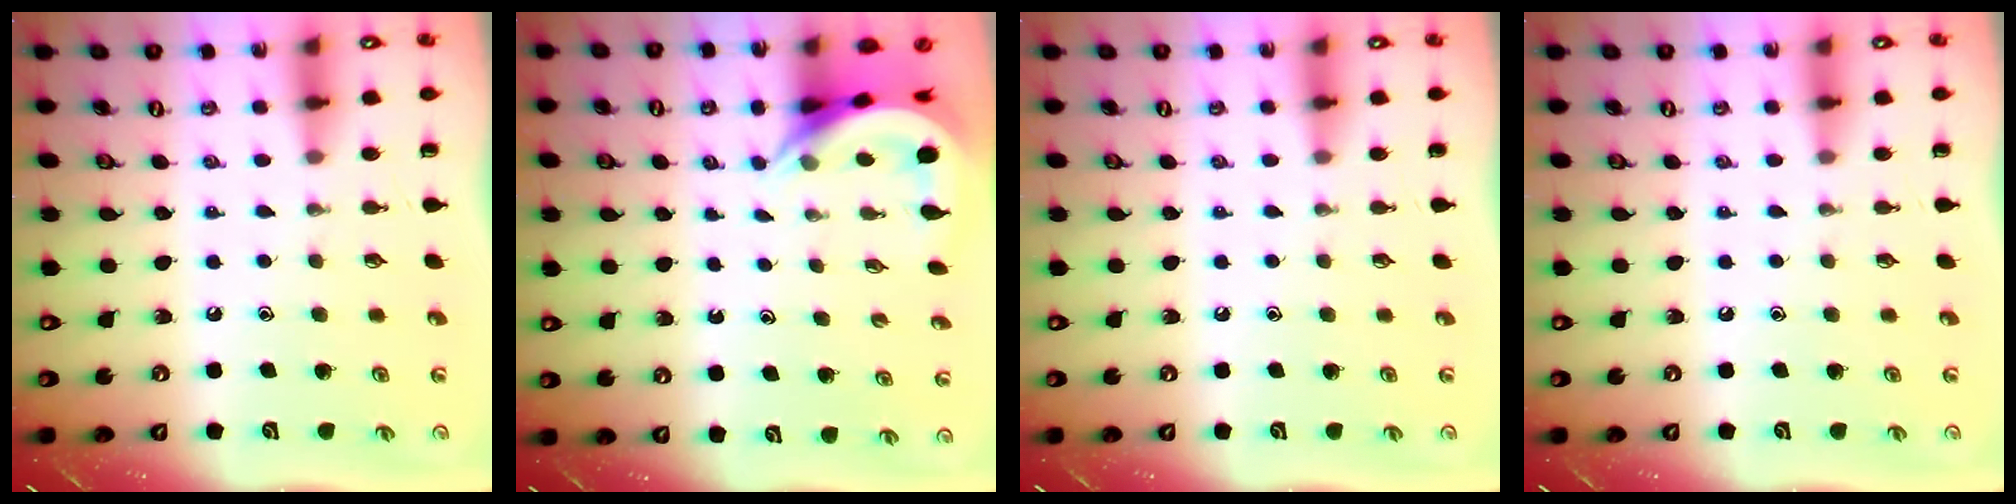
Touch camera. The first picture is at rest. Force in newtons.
{"total": 5.0, "press": 5.0, "slide": 0.3}
{"total": 0.0}
{"total": 0.0}